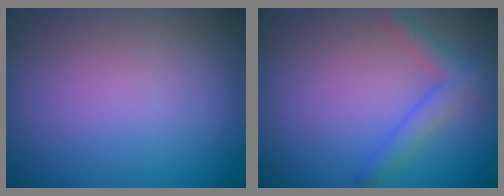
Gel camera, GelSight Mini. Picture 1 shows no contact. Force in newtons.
{"total": 2.5, "press": 2.5, "slide": 0.3}